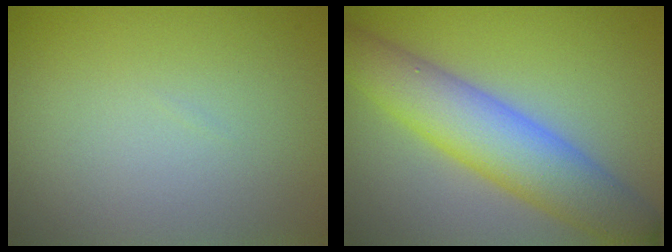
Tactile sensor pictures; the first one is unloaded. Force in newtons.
{"total": 7.2, "press": 7.2, "slide": 0.3}